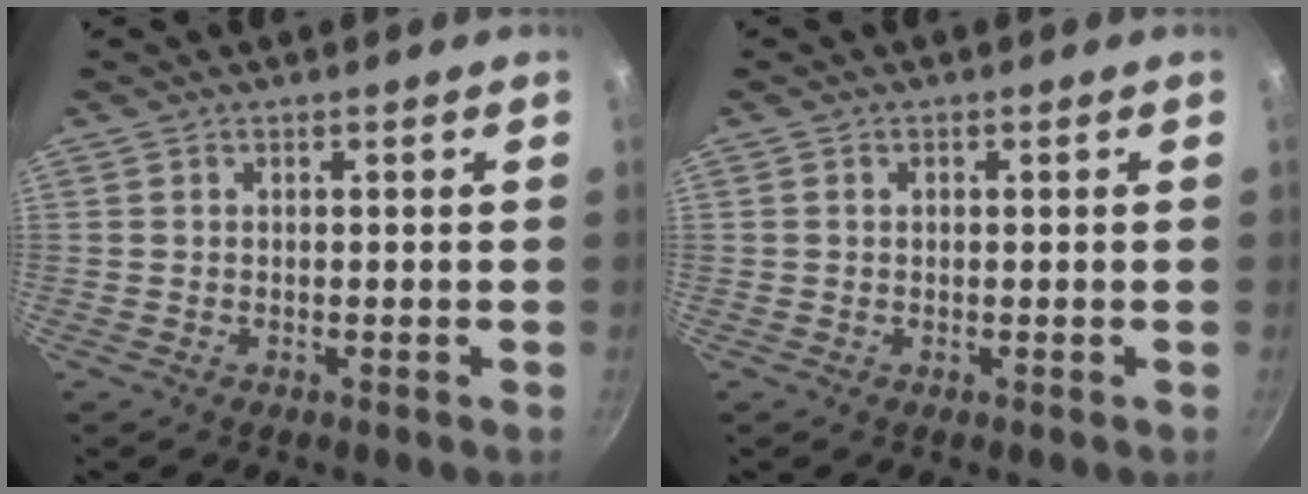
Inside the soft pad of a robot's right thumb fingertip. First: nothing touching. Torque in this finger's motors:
{"motor_torque": [-0.47, 0.15, -0.49, 0.35, 0.06]}